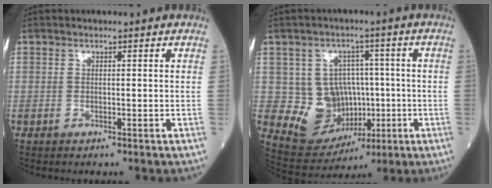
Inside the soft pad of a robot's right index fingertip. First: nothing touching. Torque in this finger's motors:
{"motor_torque": [0.70, 0.02, 0.18, 0.06]}